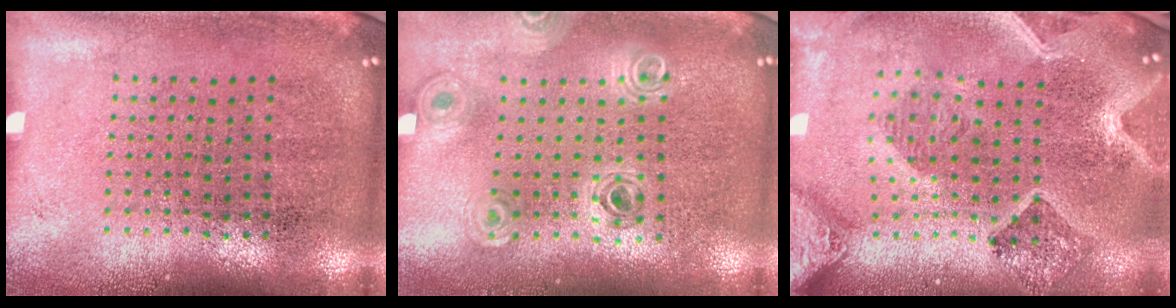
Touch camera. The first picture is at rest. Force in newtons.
{"total": 1.0, "press": 0.9, "slide": 0.2}
{"total": 2.6, "press": 2.4, "slide": 1.1}